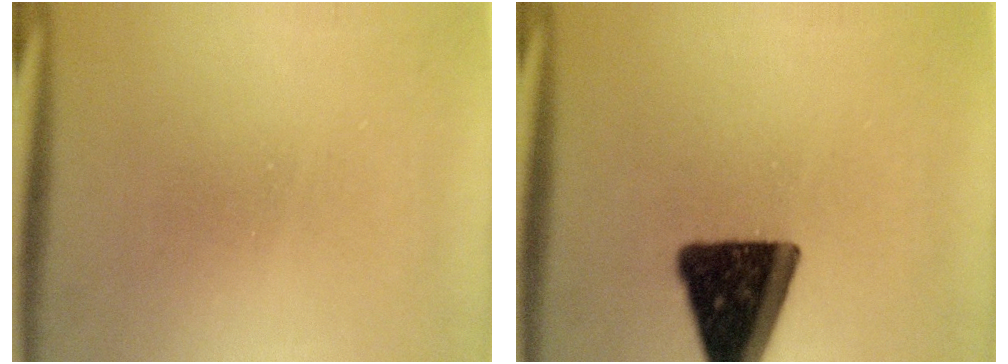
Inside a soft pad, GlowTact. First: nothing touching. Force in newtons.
{"total": 16.3}